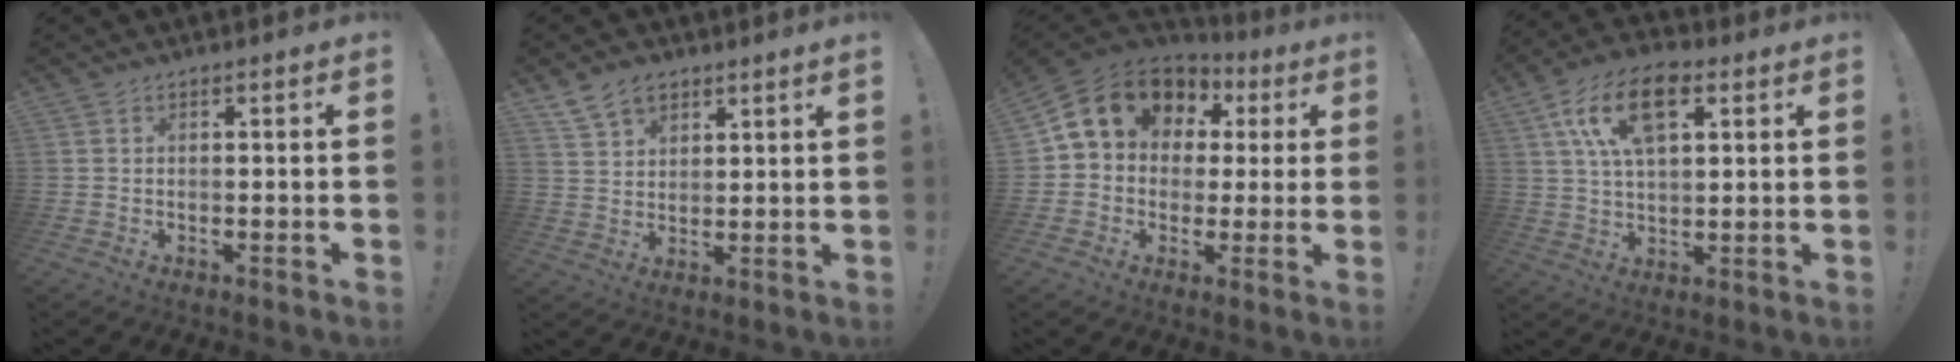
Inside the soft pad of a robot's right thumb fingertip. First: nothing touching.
{"total": 7.1, "force": [5.5, 3.7, 2.7], "torque": [-0.051, -0.024, 0.106]}
{"total": 13.8, "force": [5.3, 10.8, 6.8], "torque": [-0.103, -0.021, 0.107]}
{"total": 15.4, "force": [6.3, 8.0, 11.5], "torque": [-0.206, 0.000, 0.113]}